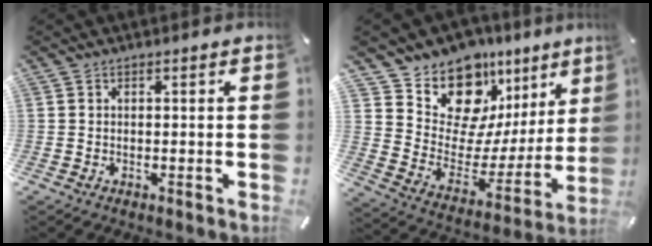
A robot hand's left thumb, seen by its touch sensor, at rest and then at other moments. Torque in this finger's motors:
{"motor_torque": [3.13, 1.54, 1.35, -1.42, 0.09]}